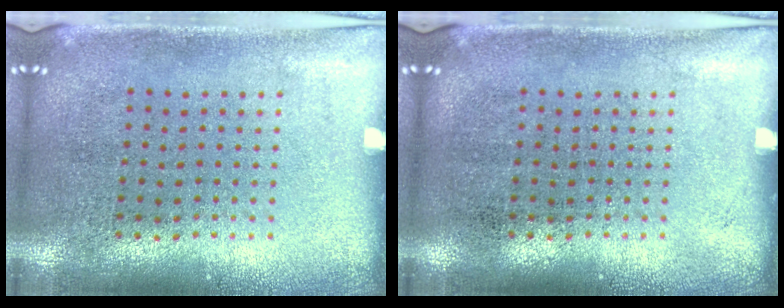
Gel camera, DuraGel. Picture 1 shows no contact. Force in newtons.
{"total": 0.0}